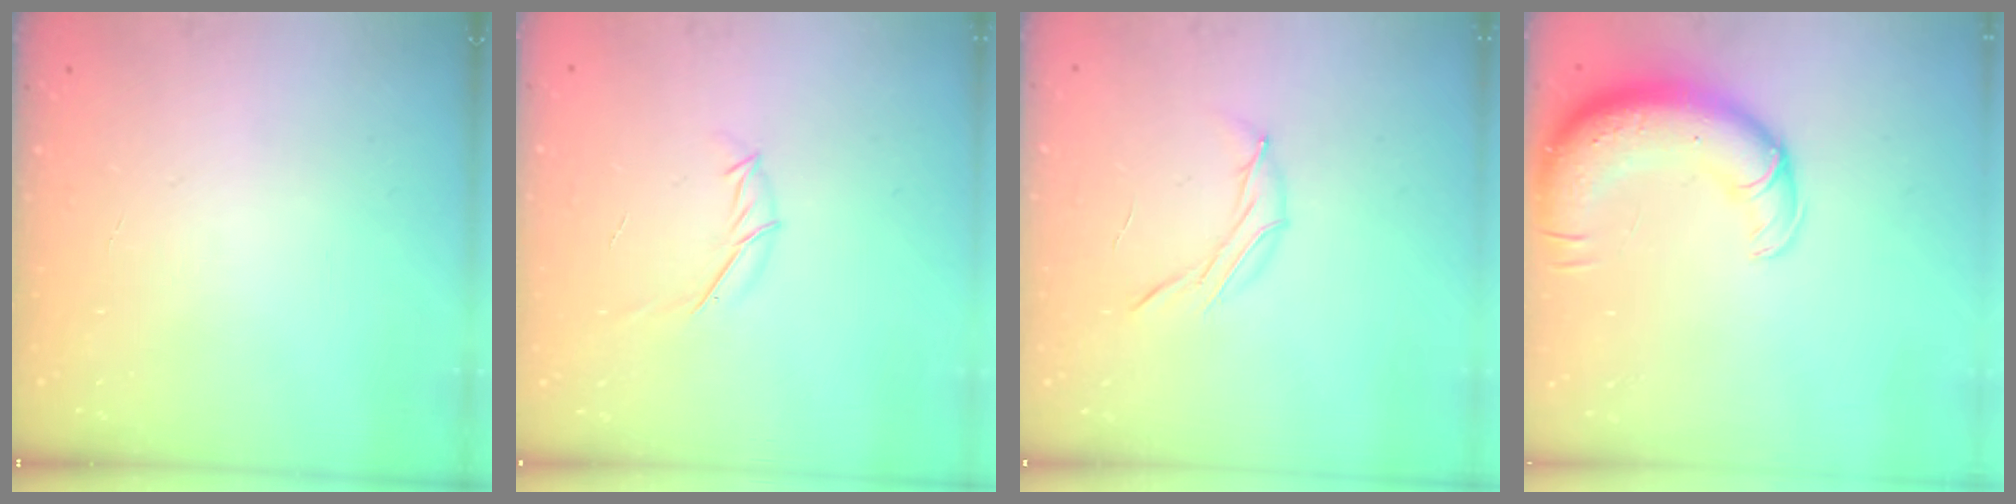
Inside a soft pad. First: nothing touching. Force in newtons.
{"total": 6.4, "press": 6.2, "slide": 1.5}
{"total": 7.0, "press": 6.9, "slide": 1.4}
{"total": 14.4, "press": 14.0, "slide": 3.4}